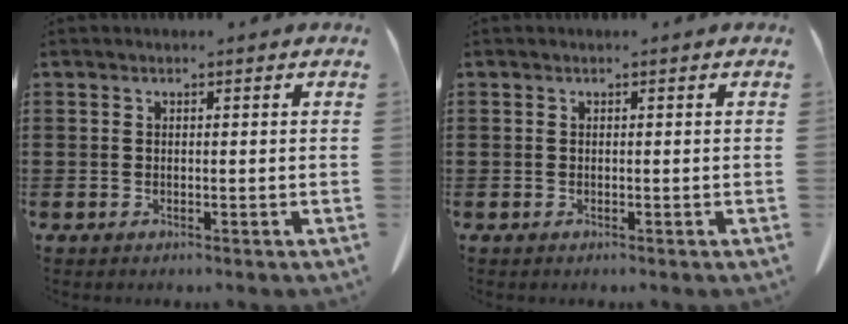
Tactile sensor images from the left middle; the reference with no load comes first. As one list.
[{"total": 0.0}]